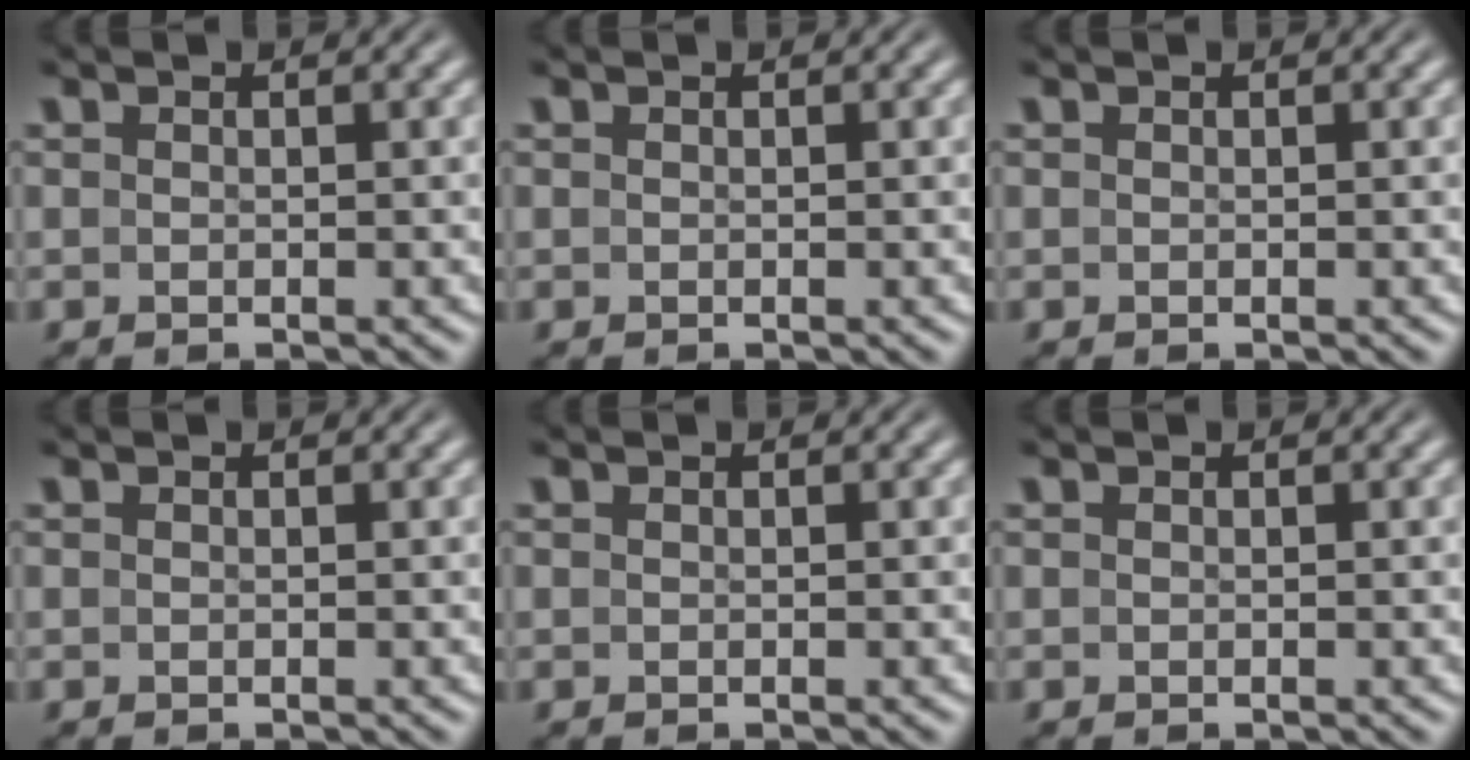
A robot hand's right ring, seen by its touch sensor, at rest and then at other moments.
{"total": 0.0}
{"total": 0.0}
{"total": 0.0}
{"total": 0.0}
{"total": 0.0}